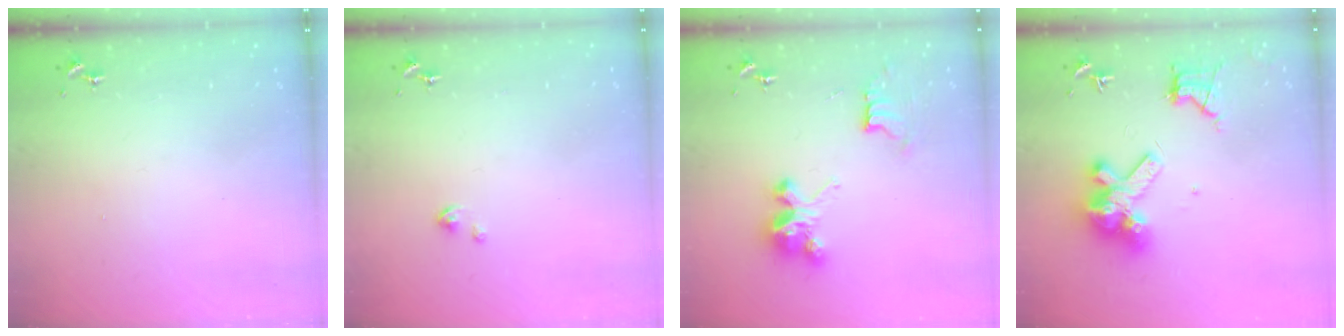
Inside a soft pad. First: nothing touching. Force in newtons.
{"total": 0.8, "press": 0.8, "slide": 0.2}
{"total": 9.8, "press": 9.8, "slide": 0.7}
{"total": 14.4, "press": 14.3, "slide": 1.5}